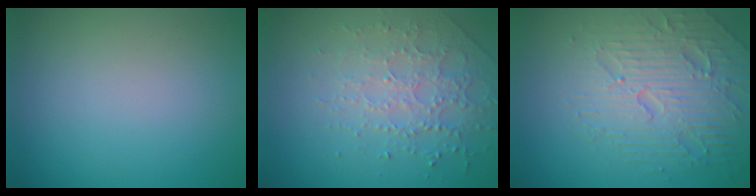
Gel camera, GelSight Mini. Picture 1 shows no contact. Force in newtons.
{"total": 2.6, "press": 2.4, "slide": 1.1}
{"total": 5.1, "press": 4.9, "slide": 1.2}